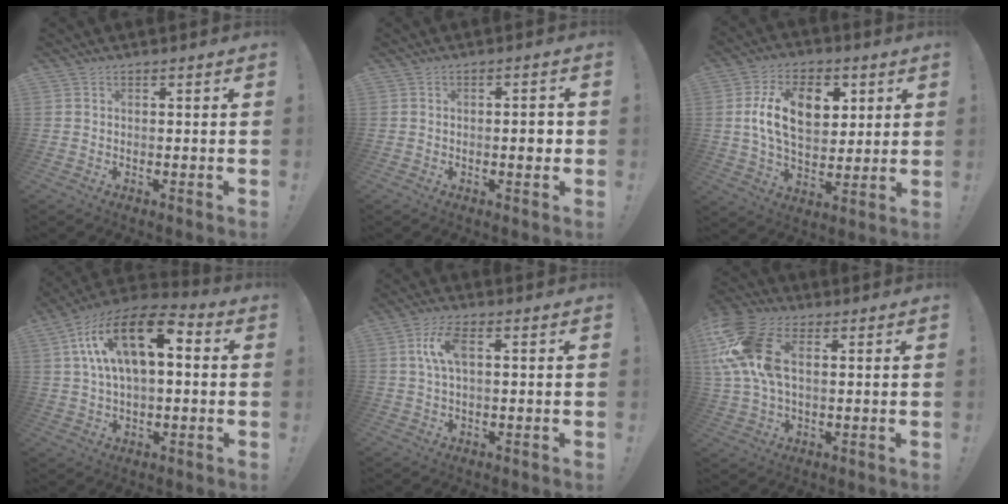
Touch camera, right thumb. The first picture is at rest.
{"total": 3.3, "force": [-0.6, 1.1, 3.1], "torque": [-0.036, 0.000, -0.014]}
{"total": 17.3, "force": [4.6, 11.6, 12.0], "torque": [-0.177, -0.005, 0.082]}
{"total": 17.7, "force": [5.4, 9.1, 14.1], "torque": [-0.255, -0.007, 0.091]}
{"total": 8.0, "force": [1.7, 3.3, 7.0], "torque": [-0.138, 0.002, 0.028]}
{"total": 17.0, "force": [4.0, 10.4, 12.8], "torque": [-0.271, -0.003, 0.074]}